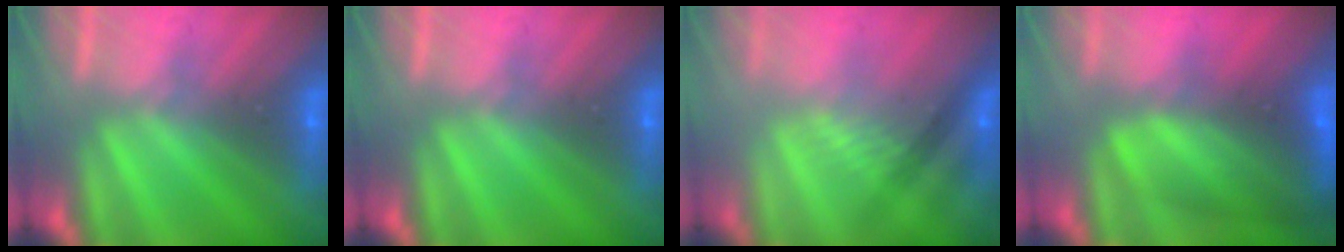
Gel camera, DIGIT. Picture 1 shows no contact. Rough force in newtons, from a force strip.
{"total": 0.0}
{"total": 2.2}
{"total": 8.9}